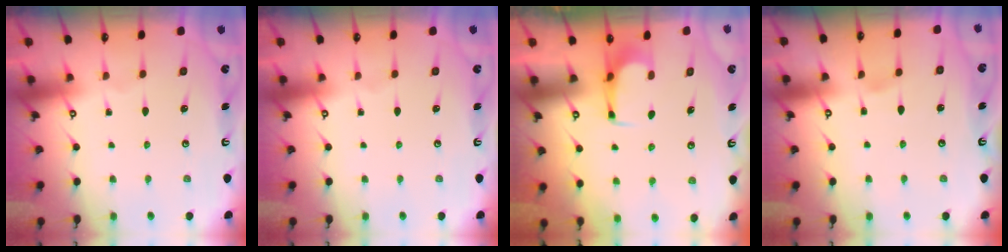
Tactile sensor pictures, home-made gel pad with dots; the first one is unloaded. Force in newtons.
{"total": 0.0}
{"total": 1.0, "press": 0.9, "slide": 0.3}
{"total": 3.2, "press": 3.2, "slide": 0.4}